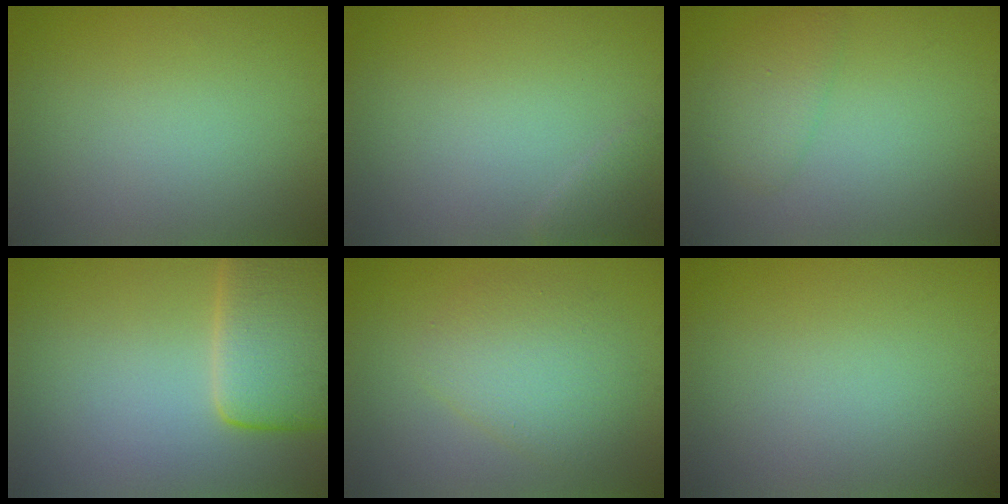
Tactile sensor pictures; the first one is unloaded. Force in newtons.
{"total": 1.1, "press": 1.1, "slide": 0.0}
{"total": 2.2, "press": 2.2, "slide": 0.1}
{"total": 7.4, "press": 7.4, "slide": 0.5}
{"total": 3.8, "press": 3.8, "slide": 0.1}
{"total": 0.0}